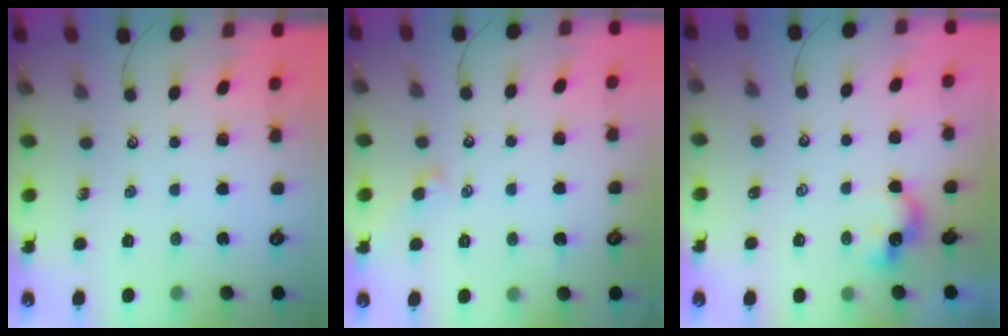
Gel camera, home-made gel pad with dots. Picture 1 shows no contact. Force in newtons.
{"total": 0.7, "press": 0.3, "slide": 0.6}
{"total": 1.8, "press": 1.7, "slide": 0.5}